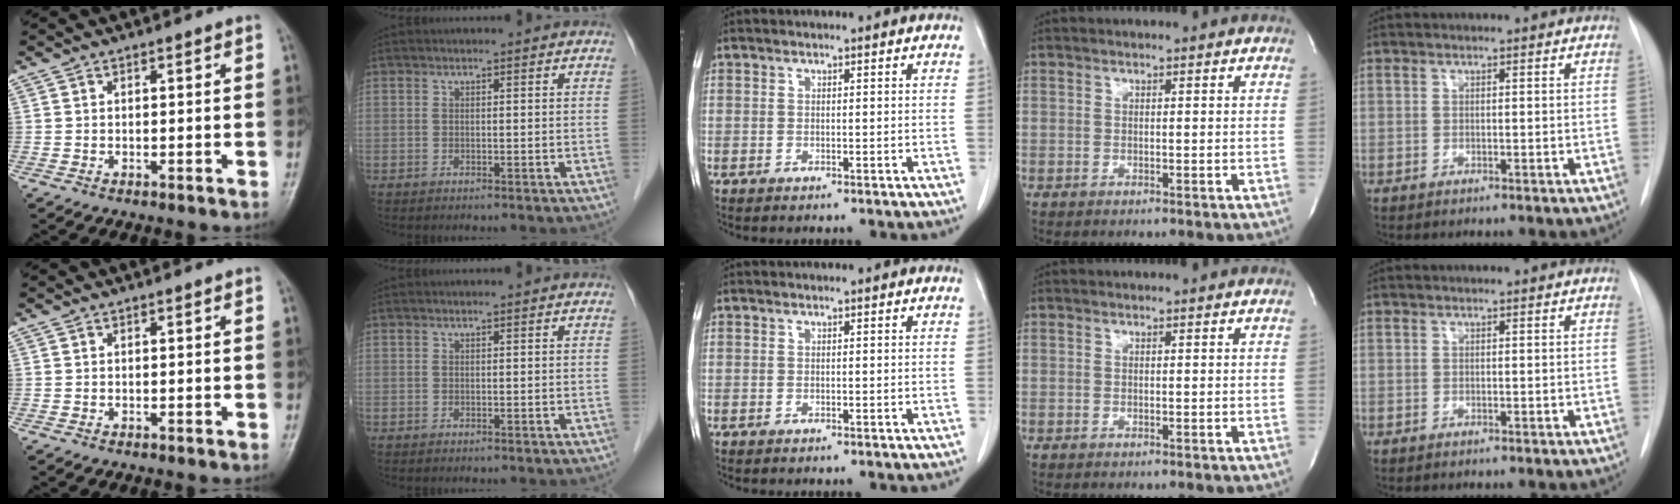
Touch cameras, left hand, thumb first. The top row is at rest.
{}